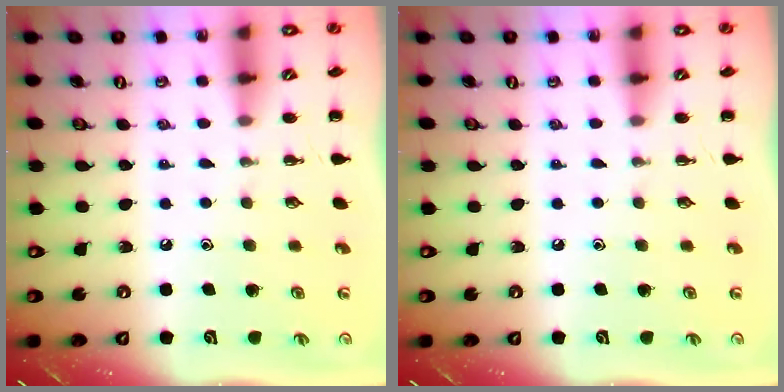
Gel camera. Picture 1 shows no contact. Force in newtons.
{"total": 0.0}